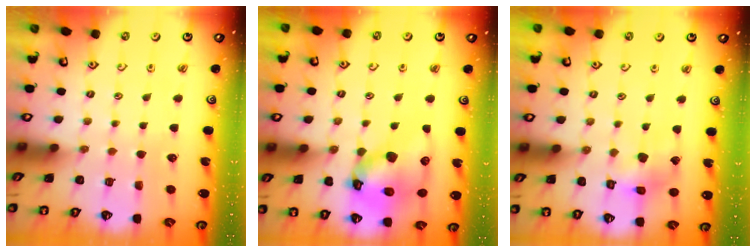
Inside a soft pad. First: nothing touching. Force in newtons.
{"total": 15.8, "press": 15.7, "slide": 1.7}
{"total": 10.6, "press": 10.5, "slide": 1.3}